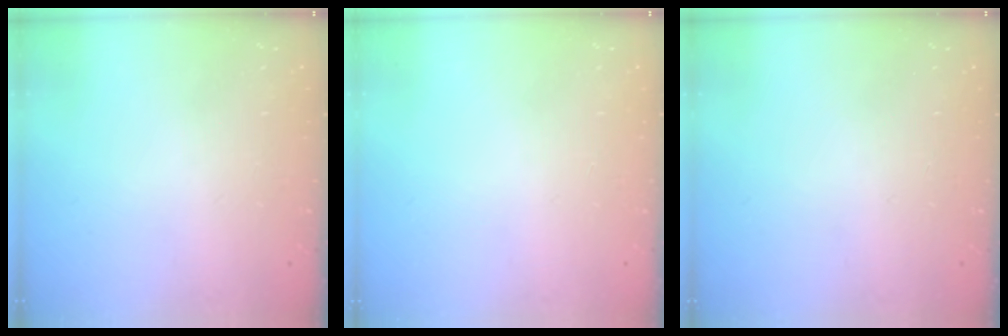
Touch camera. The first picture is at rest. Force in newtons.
{"total": 0.0}
{"total": 0.0}